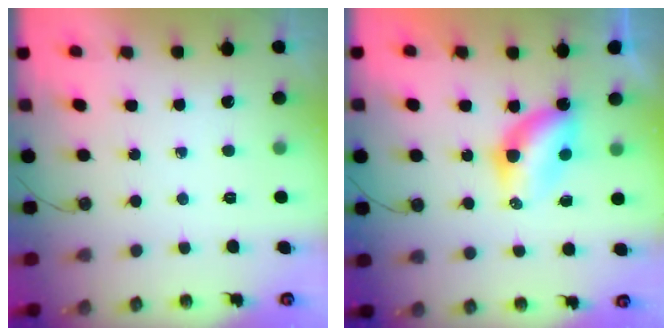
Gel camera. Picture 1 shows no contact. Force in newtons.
{"total": 7.4, "press": 7.3, "slide": 0.8}